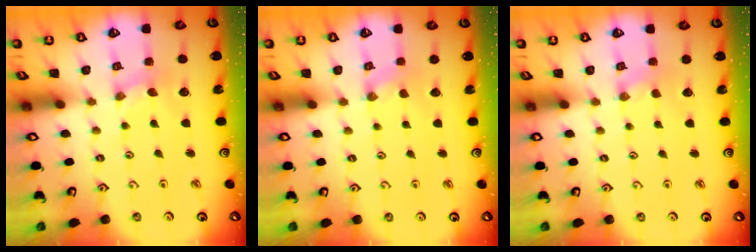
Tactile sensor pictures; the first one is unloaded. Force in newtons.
{"total": 0.0}
{"total": 0.6, "press": 0.6, "slide": 0.1}